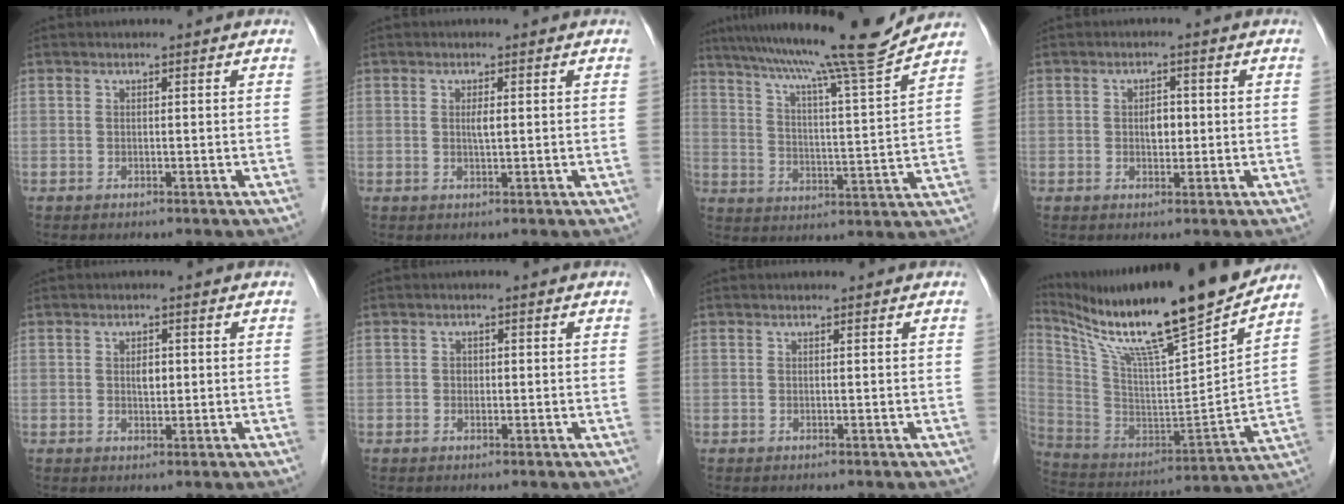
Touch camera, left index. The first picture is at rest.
{"total": 1.4, "force": [0.2, 0.1, 1.4], "torque": [-0.028, 0.000, 0.005]}
{"total": 17.4, "force": [15.2, -2.3, 8.2], "torque": [-0.139, -0.024, 0.222]}
{"total": 2.4, "force": [0.0, 1.5, 1.9], "torque": [-0.031, 0.004, 0.002]}
{"total": 1.9, "force": [0.3, 1.0, 1.6], "torque": [-0.027, 0.001, 0.005]}
{"total": 1.0, "force": [0.0, 0.8, 0.5], "torque": [-0.008, 0.004, -0.002]}
{"total": 0.0}
{"total": 24.7, "force": [19.9, 0.4, 14.7], "torque": [-0.263, -0.022, 0.335]}